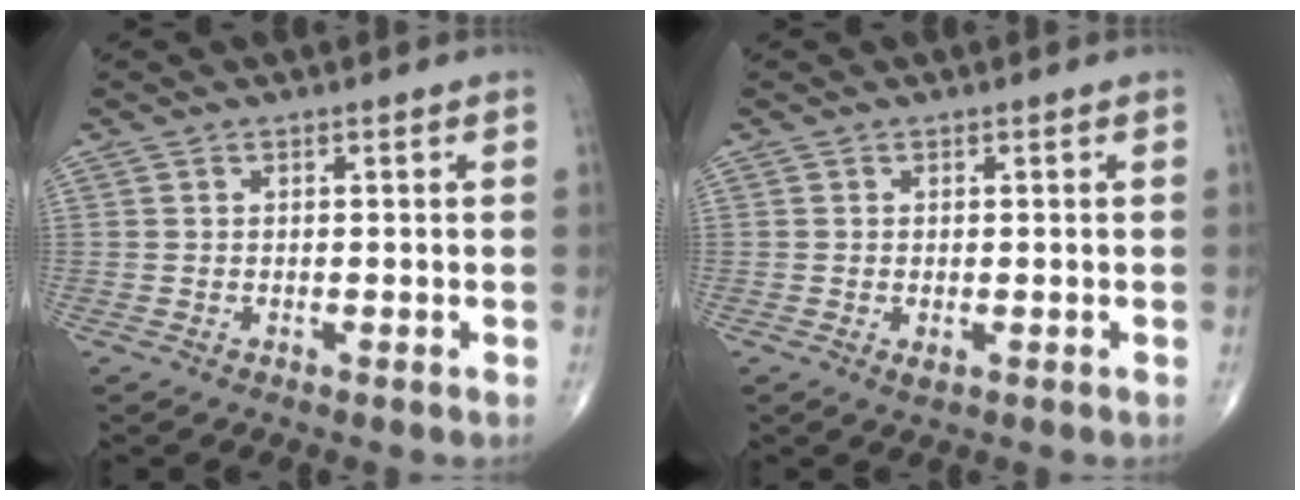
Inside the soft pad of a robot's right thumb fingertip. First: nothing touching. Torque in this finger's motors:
{"motor_torque": [-0.24, -0.01, 0.09, 0.13, 0.08]}